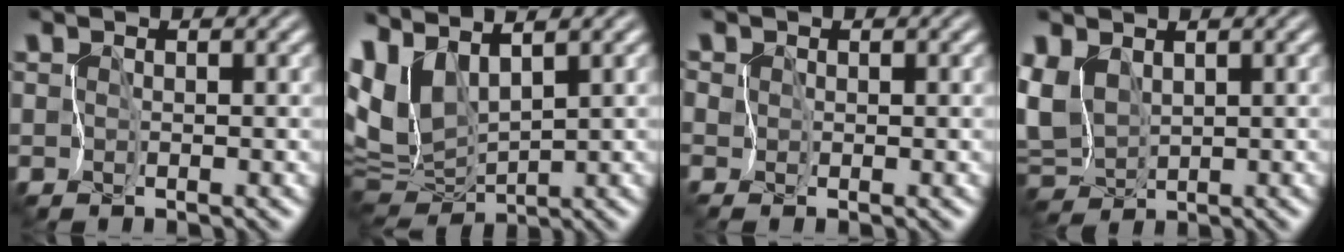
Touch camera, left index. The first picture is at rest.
{"total": 8.8, "force": [2.7, 4.4, 7.2], "torque": [-0.157, -0.006, 0.066]}
{"total": 1.6, "force": [0.9, 1.2, 0.6], "torque": [-0.008, 0.010, 0.013]}
{"total": 4.9, "force": [0.1, 3.4, 3.5], "torque": [-0.087, 0.003, -0.009]}